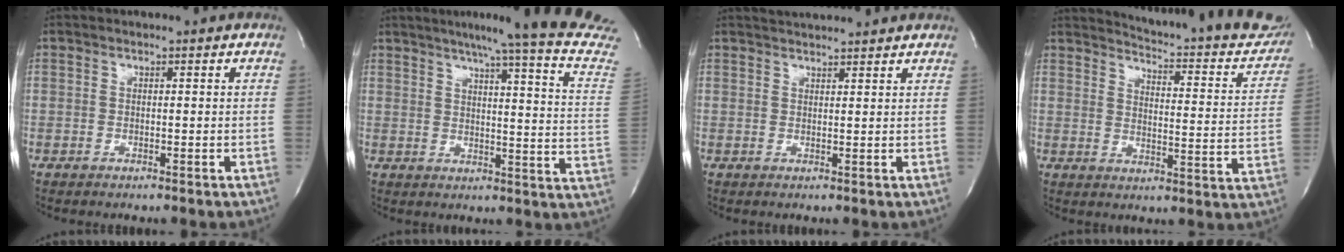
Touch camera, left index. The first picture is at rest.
{"total": 20.9, "force": [17.8, -1.5, 10.7], "torque": [-0.148, -0.078, 0.201]}
{"total": 5.7, "force": [5.5, 0.0, 1.5], "torque": [-0.027, 0.025, 0.071]}
{"total": 23.3, "force": [21.4, 3.7, 8.4], "torque": [-0.117, -0.087, 0.243]}